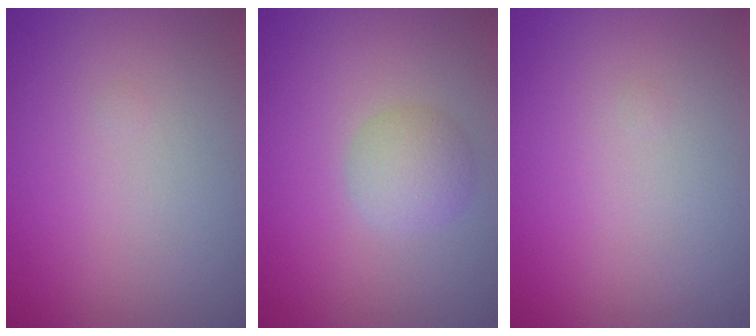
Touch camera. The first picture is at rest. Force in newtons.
{"total": 2.6, "press": 2.6, "slide": 0.1}
{"total": 0.0}